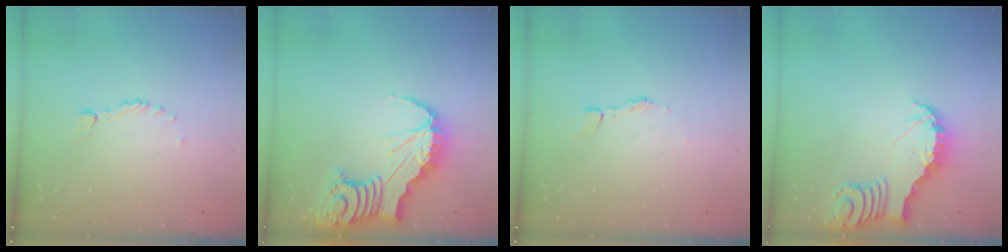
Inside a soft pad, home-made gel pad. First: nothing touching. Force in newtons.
{"total": 13.6, "press": 13.5, "slide": 1.6}
{"total": 2.6, "press": 2.6, "slide": 0.2}
{"total": 3.3, "press": 3.3, "slide": 0.3}